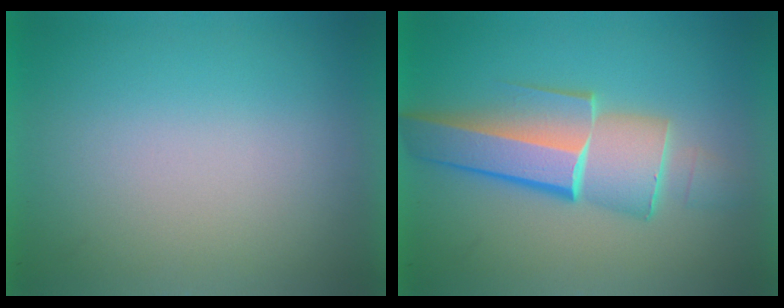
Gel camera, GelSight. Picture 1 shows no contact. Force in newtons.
{"total": 5.7}